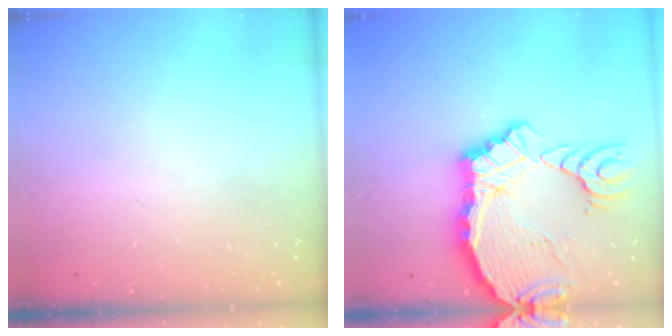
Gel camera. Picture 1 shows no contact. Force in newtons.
{"total": 15.5, "press": 15.4, "slide": 2.1}